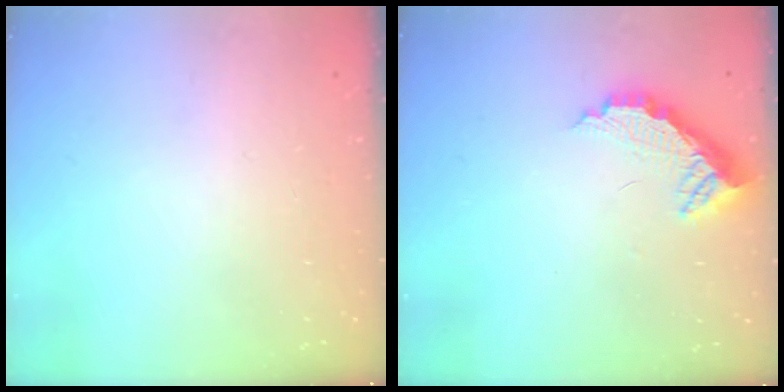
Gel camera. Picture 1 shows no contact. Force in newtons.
{"total": 11.0, "press": 11.0, "slide": 0.7}